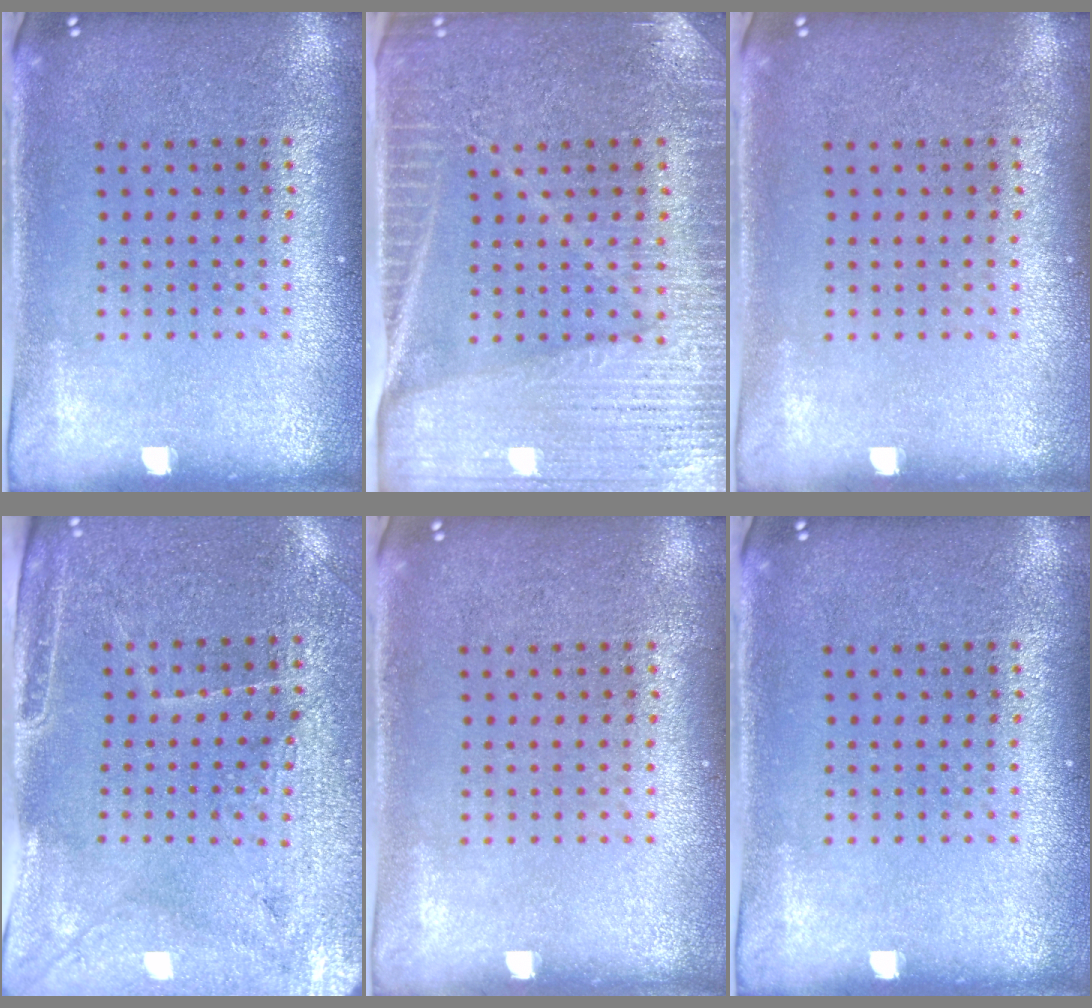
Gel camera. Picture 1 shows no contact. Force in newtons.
{"total": 4.0, "press": 3.7, "slide": 1.5}
{"total": 0.0}
{"total": 3.2, "press": 2.9, "slide": 1.2}
{"total": 0.0}
{"total": 0.0}